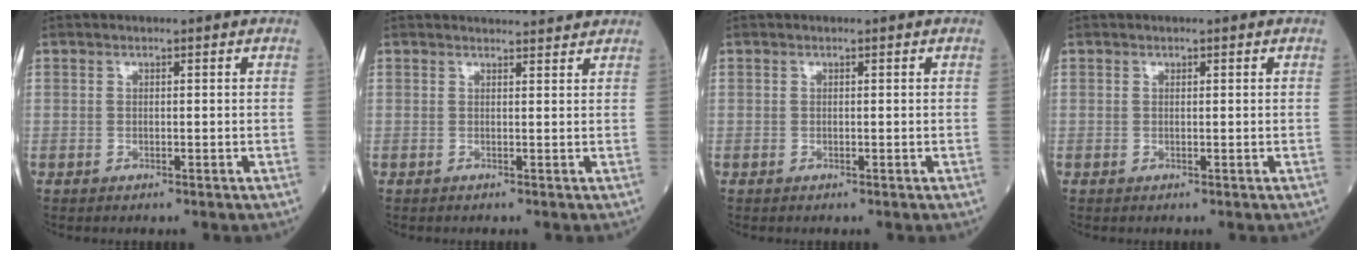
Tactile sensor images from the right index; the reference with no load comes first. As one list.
[{"total": 5.0, "force": [5.0, 0.2, 0.7], "torque": [-0.012, 0.025, 0.048]}, {"total": 0.0}, {"total": 0.0}]